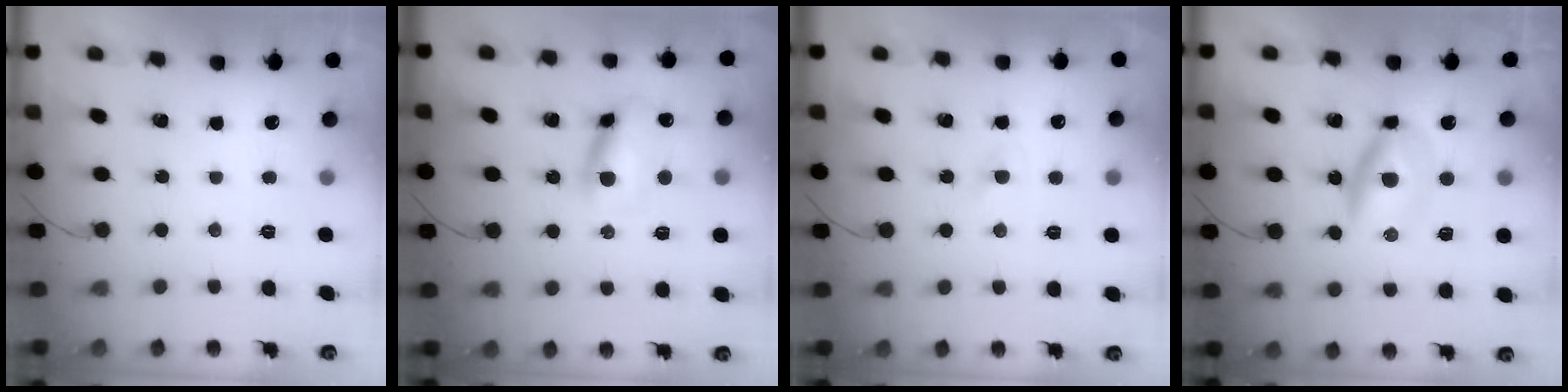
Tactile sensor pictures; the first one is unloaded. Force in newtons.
{"total": 9.1, "press": 9.0, "slide": 1.1}
{"total": 2.1, "press": 1.9, "slide": 0.7}
{"total": 5.7, "press": 5.6, "slide": 1.1}